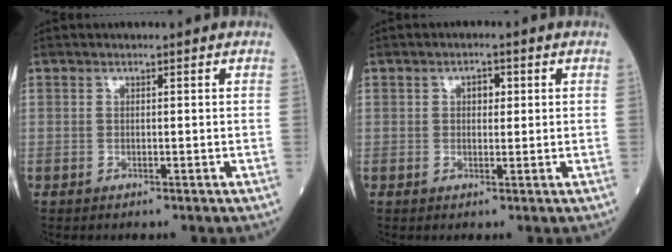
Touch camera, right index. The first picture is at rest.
{"total": 2.1, "force": [0.6, 1.2, 1.6], "torque": [-0.023, 0.007, 0.008]}